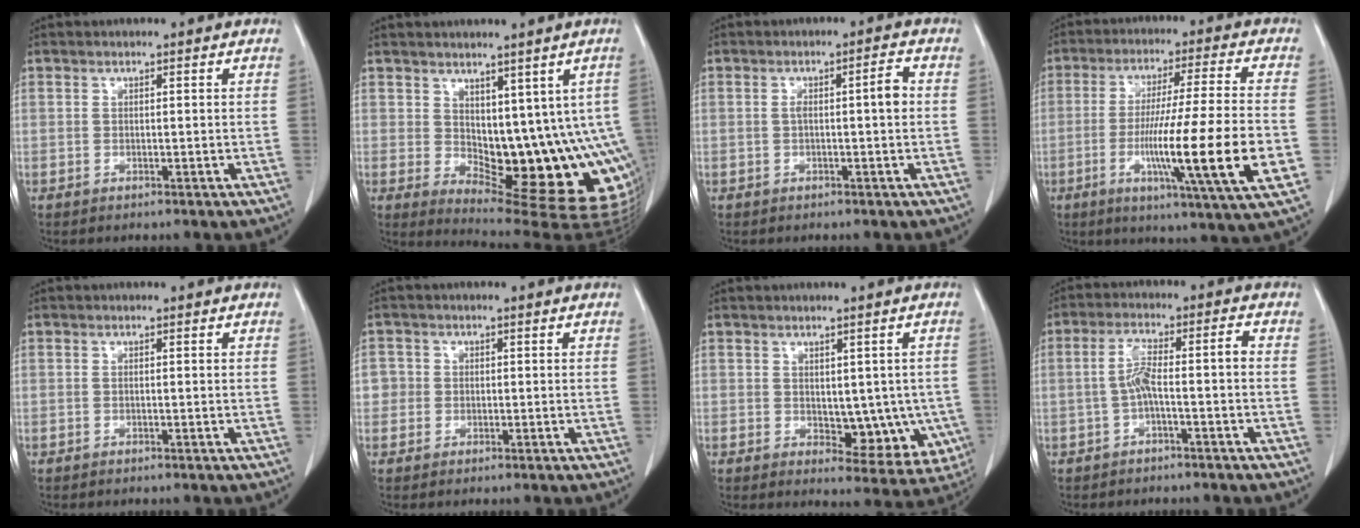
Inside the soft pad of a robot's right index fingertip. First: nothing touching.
{"total": 15.2, "force": [-0.1, 7.1, 13.5], "torque": [-0.138, -0.003, 0.015]}
{"total": 3.6, "force": [0.1, 0.4, 3.6], "torque": [-0.063, 0.012, 0.002]}
{"total": 18.3, "force": [-4.4, -0.7, 17.8], "torque": [-0.283, -0.022, -0.074]}
{"total": 0.0}
{"total": 2.5, "force": [0.1, 2.5, 0.1], "torque": [0.015, 0.008, -0.001]}
{"total": 8.3, "force": [-0.7, 4.9, 6.7], "torque": [-0.058, -0.003, 0.005]}
{"total": 5.5, "force": [-1.1, 0.7, 5.3], "torque": [-0.107, 0.024, -0.019]}